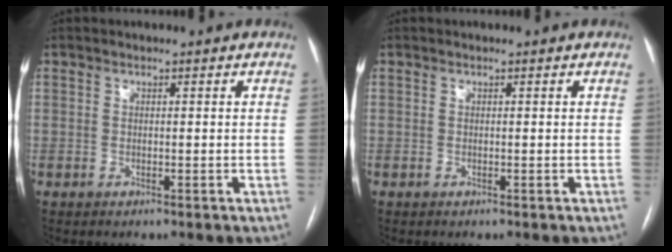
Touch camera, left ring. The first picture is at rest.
{"total": 0.0}